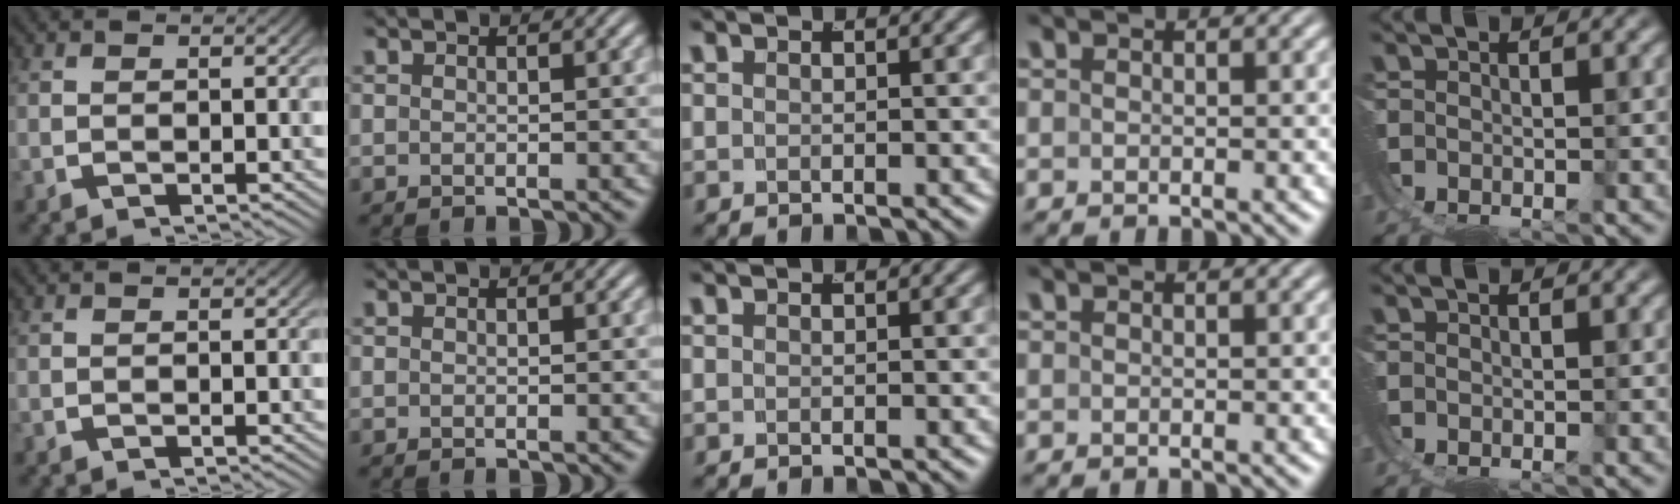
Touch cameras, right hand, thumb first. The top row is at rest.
{}